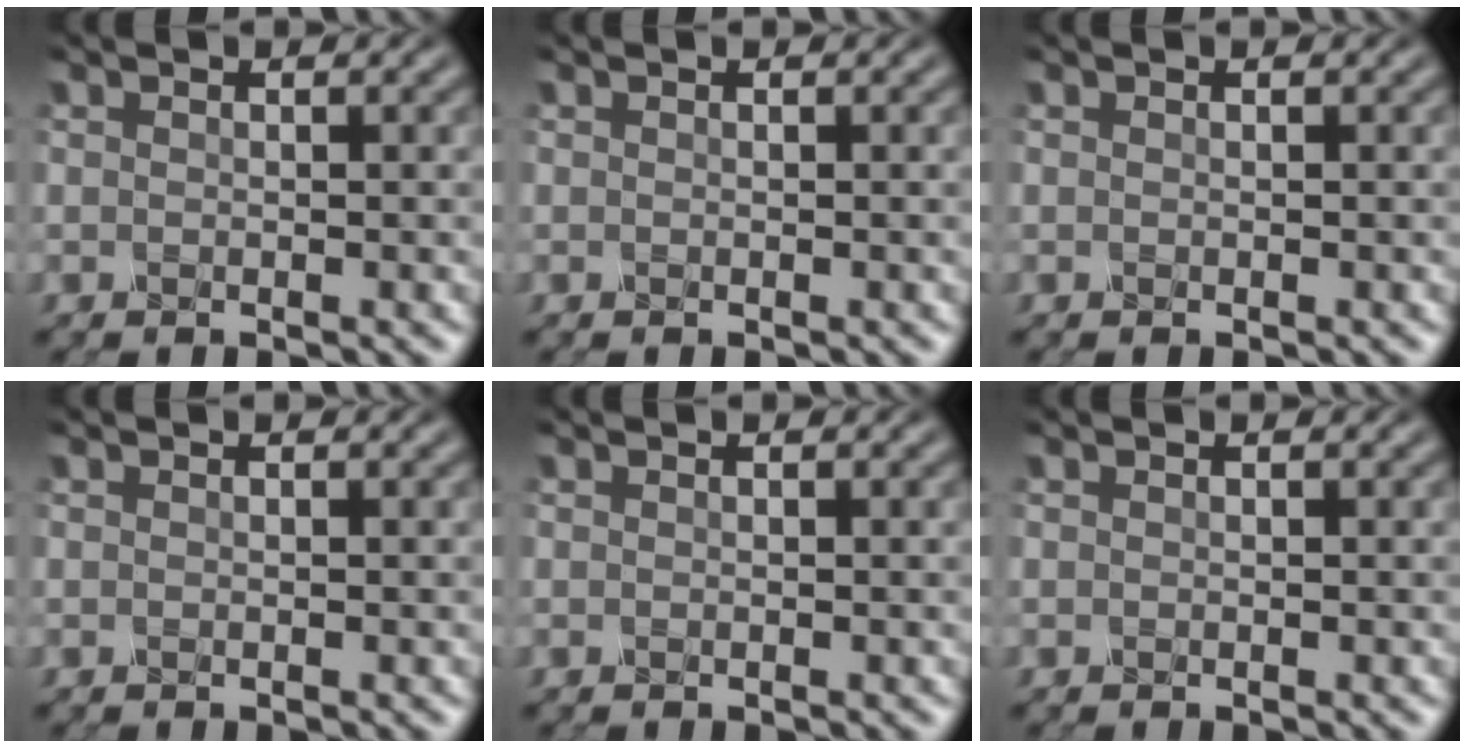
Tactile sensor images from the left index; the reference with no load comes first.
{"total": 0.0}
{"total": 0.0}
{"total": 0.0}
{"total": 0.0}
{"total": 0.0}